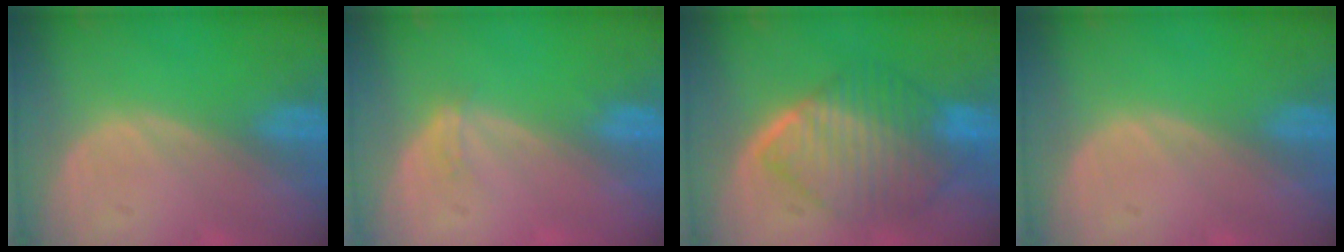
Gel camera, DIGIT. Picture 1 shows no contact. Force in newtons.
{"total": 1.5, "press": 1.1, "slide": 1.0}
{"total": 10.3, "press": 10.2, "slide": 1.0}
{"total": 0.0}